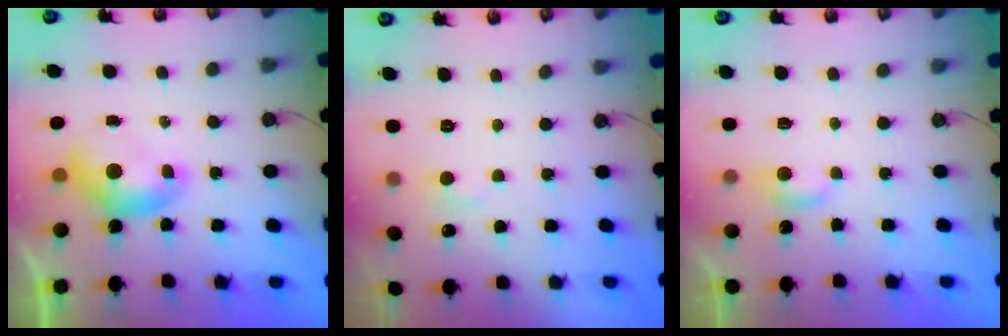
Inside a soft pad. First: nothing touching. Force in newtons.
{"total": 1.8, "press": 1.7, "slide": 0.6}
{"total": 2.9, "press": 2.9, "slide": 0.3}